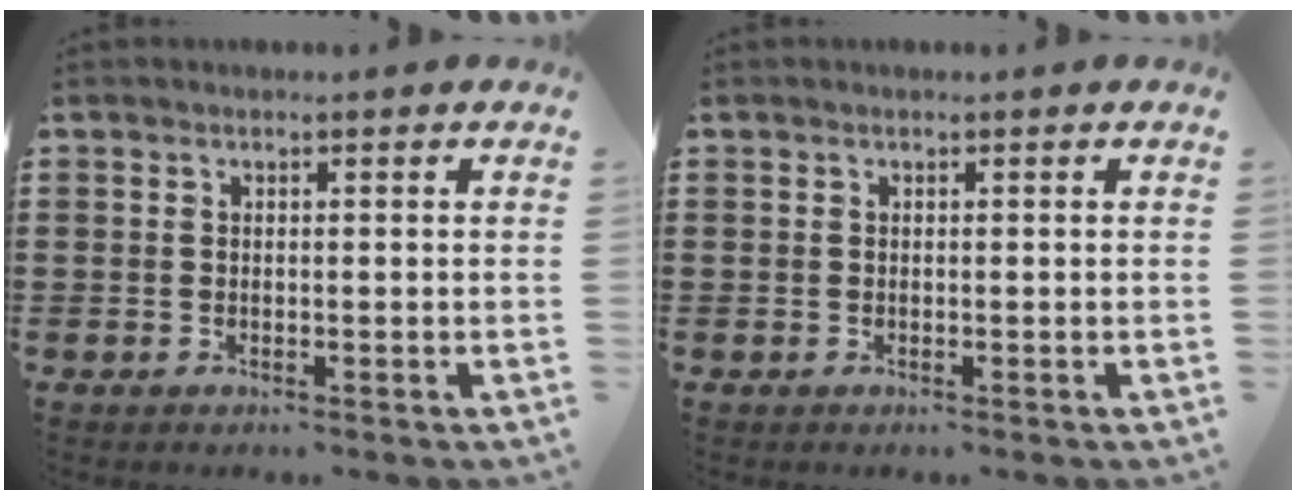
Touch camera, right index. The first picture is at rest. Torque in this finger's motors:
{"motor_torque": [0.24, 0.36, 0.01, 0.00]}